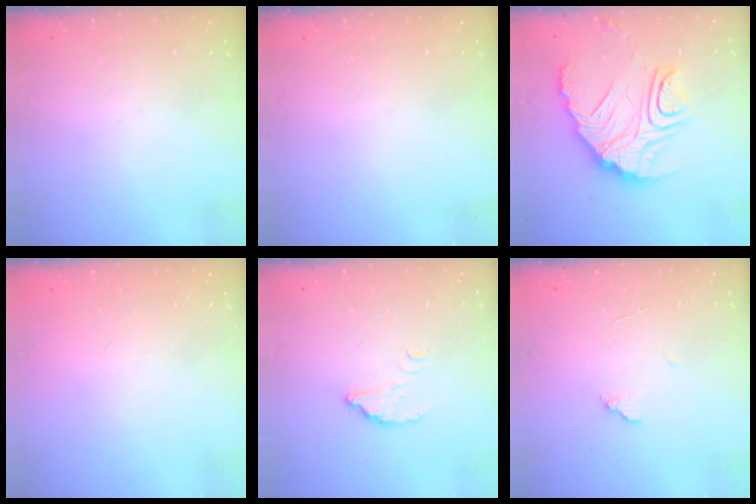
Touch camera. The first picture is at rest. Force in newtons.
{"total": 0.0}
{"total": 15.8, "press": 15.7, "slide": 1.6}
{"total": 2.1, "press": 2.1, "slide": 0.1}
{"total": 2.4, "press": 2.4, "slide": 0.2}
{"total": 4.3, "press": 4.3, "slide": 0.4}